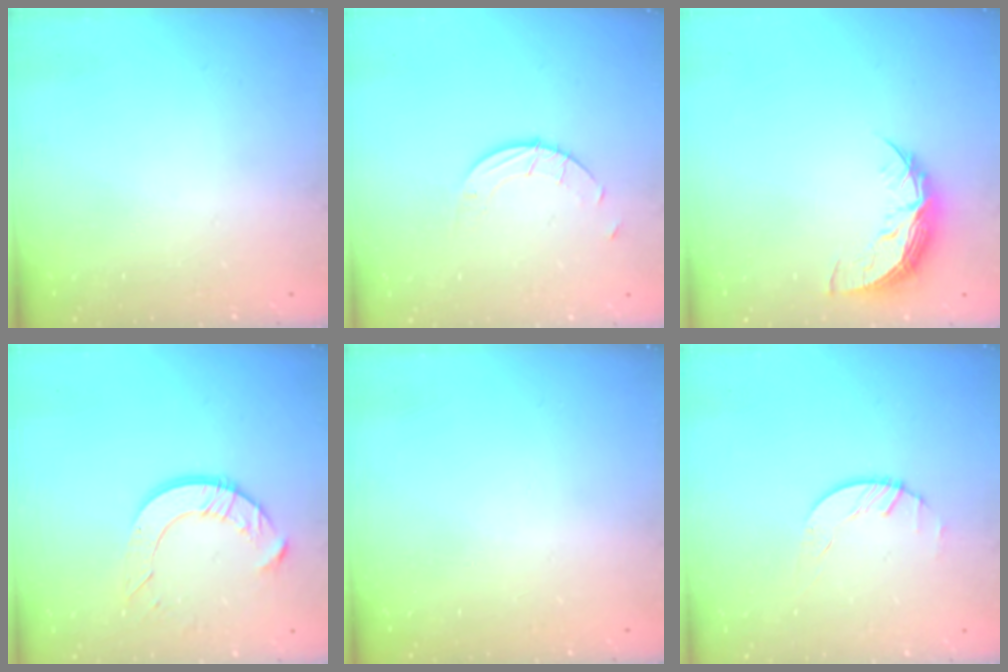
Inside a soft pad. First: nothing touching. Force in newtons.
{"total": 2.5, "press": 2.5, "slide": 0.2}
{"total": 8.3, "press": 8.3, "slide": 0.7}
{"total": 9.6, "press": 9.6, "slide": 1.0}
{"total": 0.0}
{"total": 1.7, "press": 1.7, "slide": 0.1}